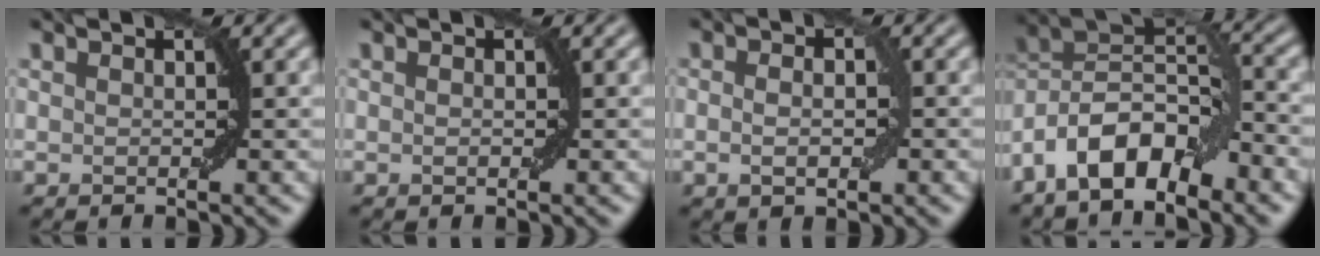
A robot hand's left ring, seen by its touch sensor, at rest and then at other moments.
{"total": 0.5, "force": [0.0, 0.3, 0.5], "torque": [-0.007, 0.001, 0.001]}
{"total": 2.6, "force": [-0.3, 1.4, 2.1], "torque": [-0.029, 0.001, -0.006]}
{"total": 9.3, "force": [-5.1, 3.9, 6.7], "torque": [-0.116, 0.012, -0.104]}